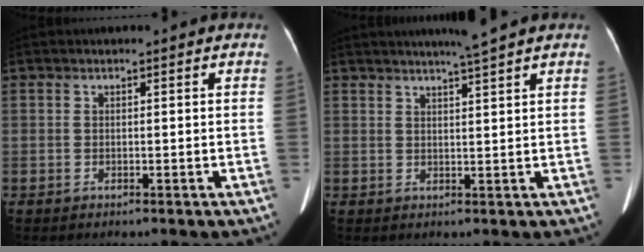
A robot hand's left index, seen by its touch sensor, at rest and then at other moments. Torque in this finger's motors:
{"motor_torque": [0.31, -0.52, 0.00, 0.04]}